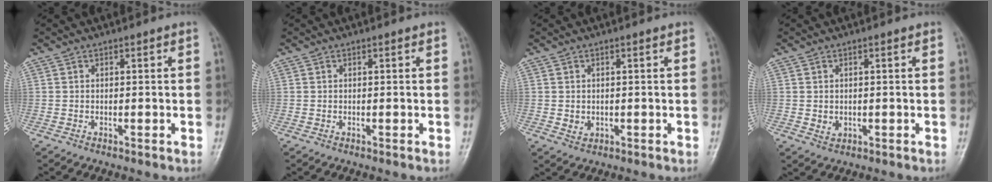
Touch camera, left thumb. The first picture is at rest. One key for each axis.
{"total": 0.0}
{"total": 2.0, "fx": 0.2, "fy": 1.7, "fz": 1.1, "tx": -0.016, "ty": -0.002, "tz": 0.008}
{"total": 2.0, "fx": 0.3, "fy": 1.6, "fz": 1.2, "tx": -0.017, "ty": -0.004, "tz": 0.010}